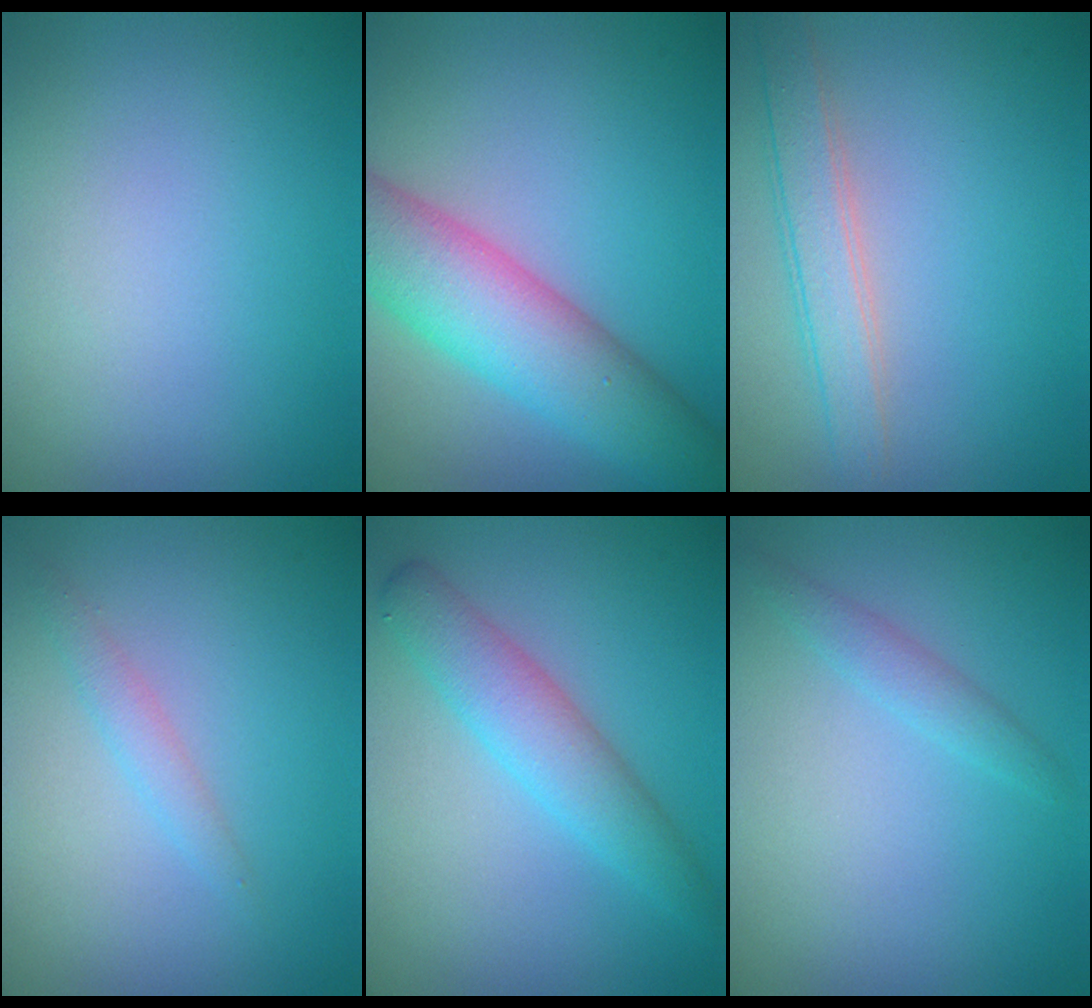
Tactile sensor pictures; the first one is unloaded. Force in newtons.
{"total": 8.4, "press": 8.4, "slide": 0.3}
{"total": 3.0, "press": 3.0, "slide": 0.2}
{"total": 1.4, "press": 1.4, "slide": 0.1}
{"total": 3.9, "press": 3.9, "slide": 0.1}
{"total": 1.4, "press": 1.4, "slide": 0.0}